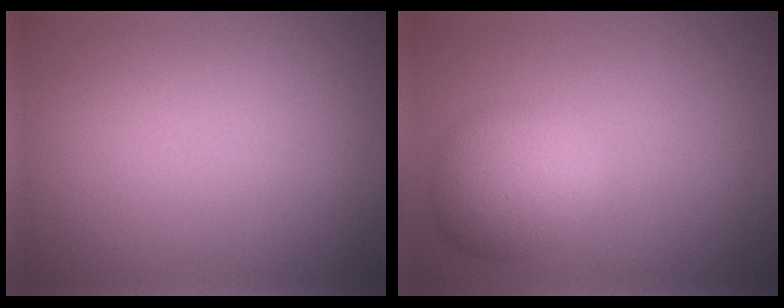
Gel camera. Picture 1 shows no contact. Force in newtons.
{"total": 4.4, "press": 4.4, "slide": 0.1}